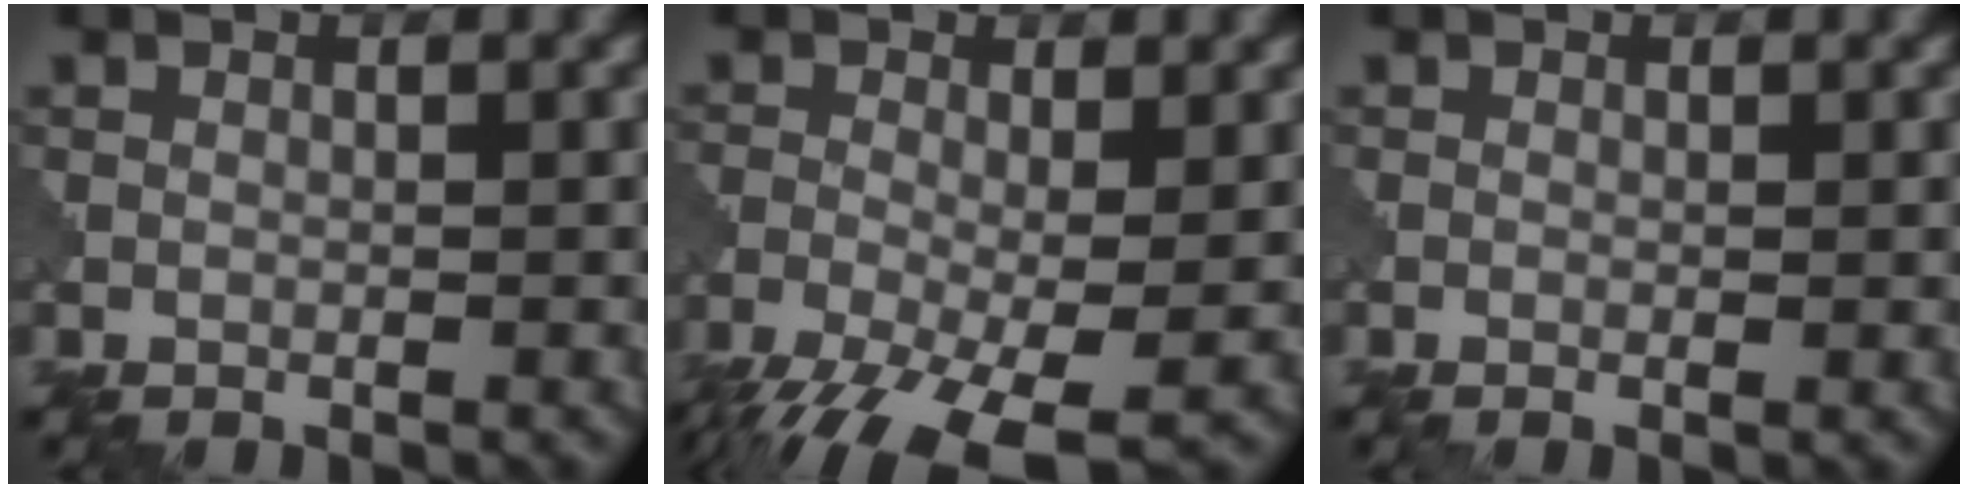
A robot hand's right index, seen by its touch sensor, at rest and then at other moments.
{"total": 9.6, "force": [-5.2, 3.4, 7.4], "torque": [-0.150, -0.033, -0.092]}
{"total": 0.6, "force": [-0.1, 0.1, 0.6], "torque": [-0.010, -0.003, -0.002]}